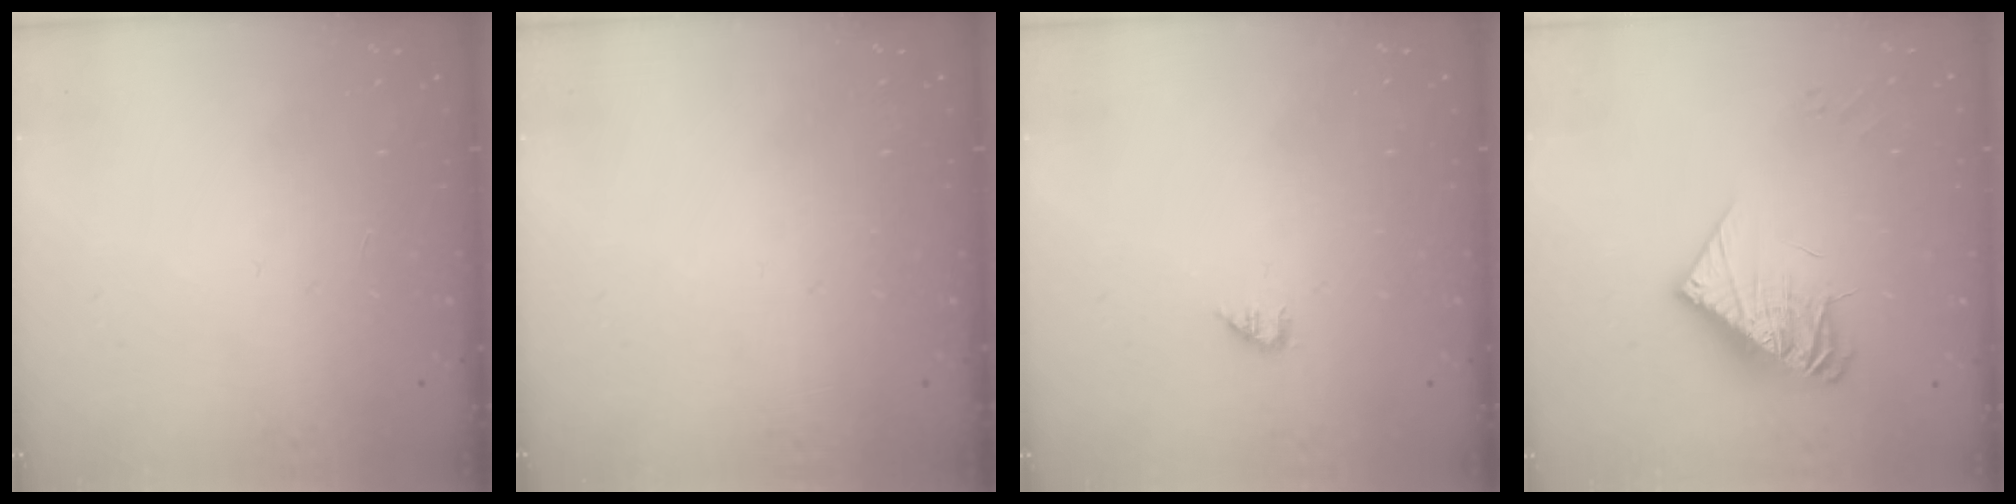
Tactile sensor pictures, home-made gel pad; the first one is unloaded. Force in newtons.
{"total": 0.0}
{"total": 1.3, "press": 1.3, "slide": 0.2}
{"total": 13.5, "press": 13.5, "slide": 1.0}